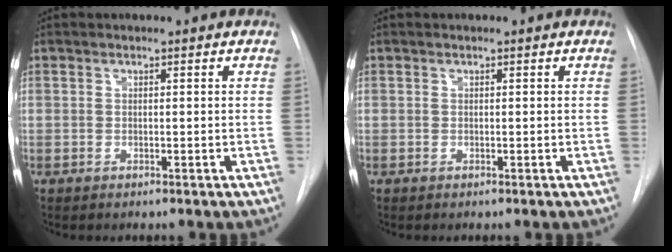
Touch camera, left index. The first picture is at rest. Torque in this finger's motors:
{"motor_torque": [0.03, 0.03, 0.00, 0.00]}